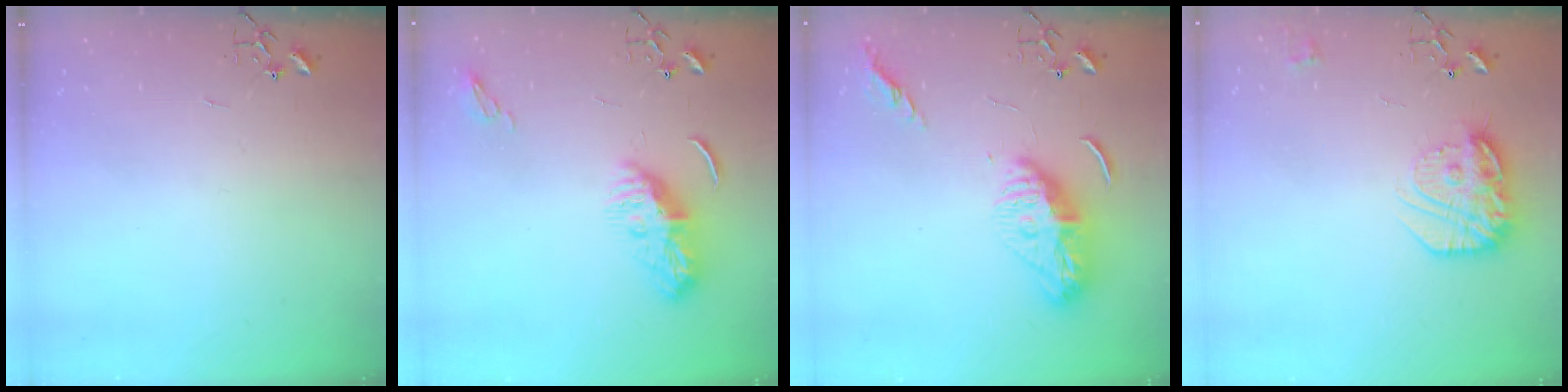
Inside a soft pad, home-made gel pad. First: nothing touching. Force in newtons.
{"total": 8.5, "press": 8.5, "slide": 0.3}
{"total": 12.4, "press": 12.3, "slide": 0.8}
{"total": 17.4, "press": 17.3, "slide": 1.2}